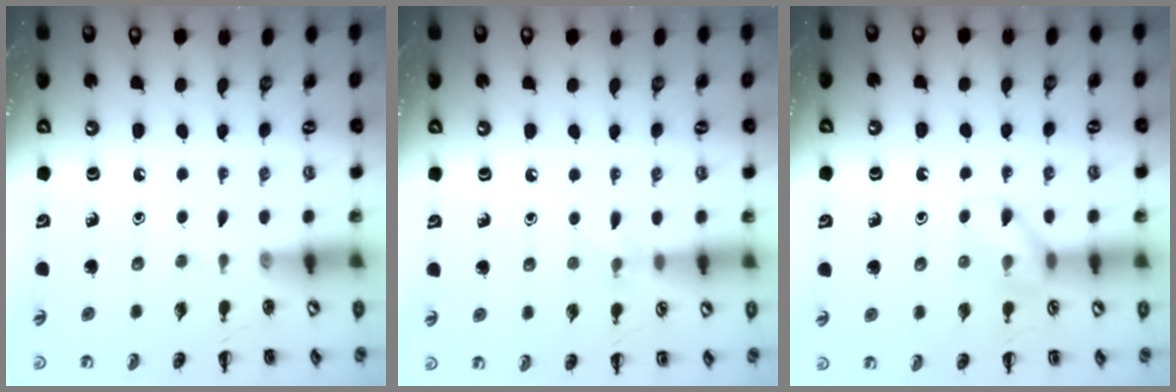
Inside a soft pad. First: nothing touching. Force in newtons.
{"total": 5.7, "press": 5.4, "slide": 1.9}
{"total": 8.9, "press": 8.9, "slide": 0.6}